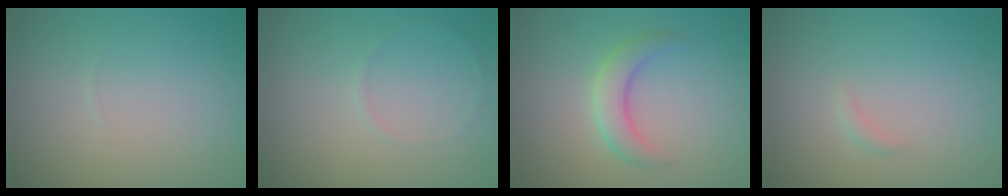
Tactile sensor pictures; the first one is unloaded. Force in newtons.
{"total": 0.6, "press": 0.6, "slide": 0.1}
{"total": 3.0, "press": 3.0, "slide": 0.2}
{"total": 0.6, "press": 0.6, "slide": 0.0}